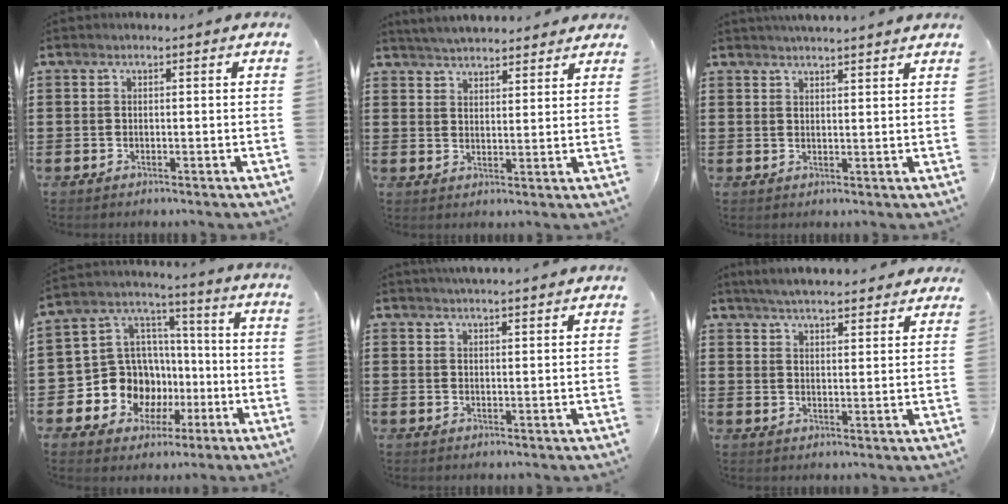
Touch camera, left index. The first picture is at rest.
{"total": 3.9, "force": [3.9, 0.2, 0.5], "torque": [-0.020, -0.013, 0.072]}
{"total": 2.4, "force": [2.4, -0.3, 0.3], "torque": [-0.013, -0.006, 0.046]}
{"total": 11.0, "force": [-2.9, 10.1, 3.2], "torque": [-0.114, 0.008, -0.045]}
{"total": 2.6, "force": [2.5, -0.3, 0.4], "torque": [-0.013, -0.006, 0.048]}
{"total": 4.8, "force": [4.7, -0.3, 1.0], "torque": [-0.034, -0.020, 0.084]}